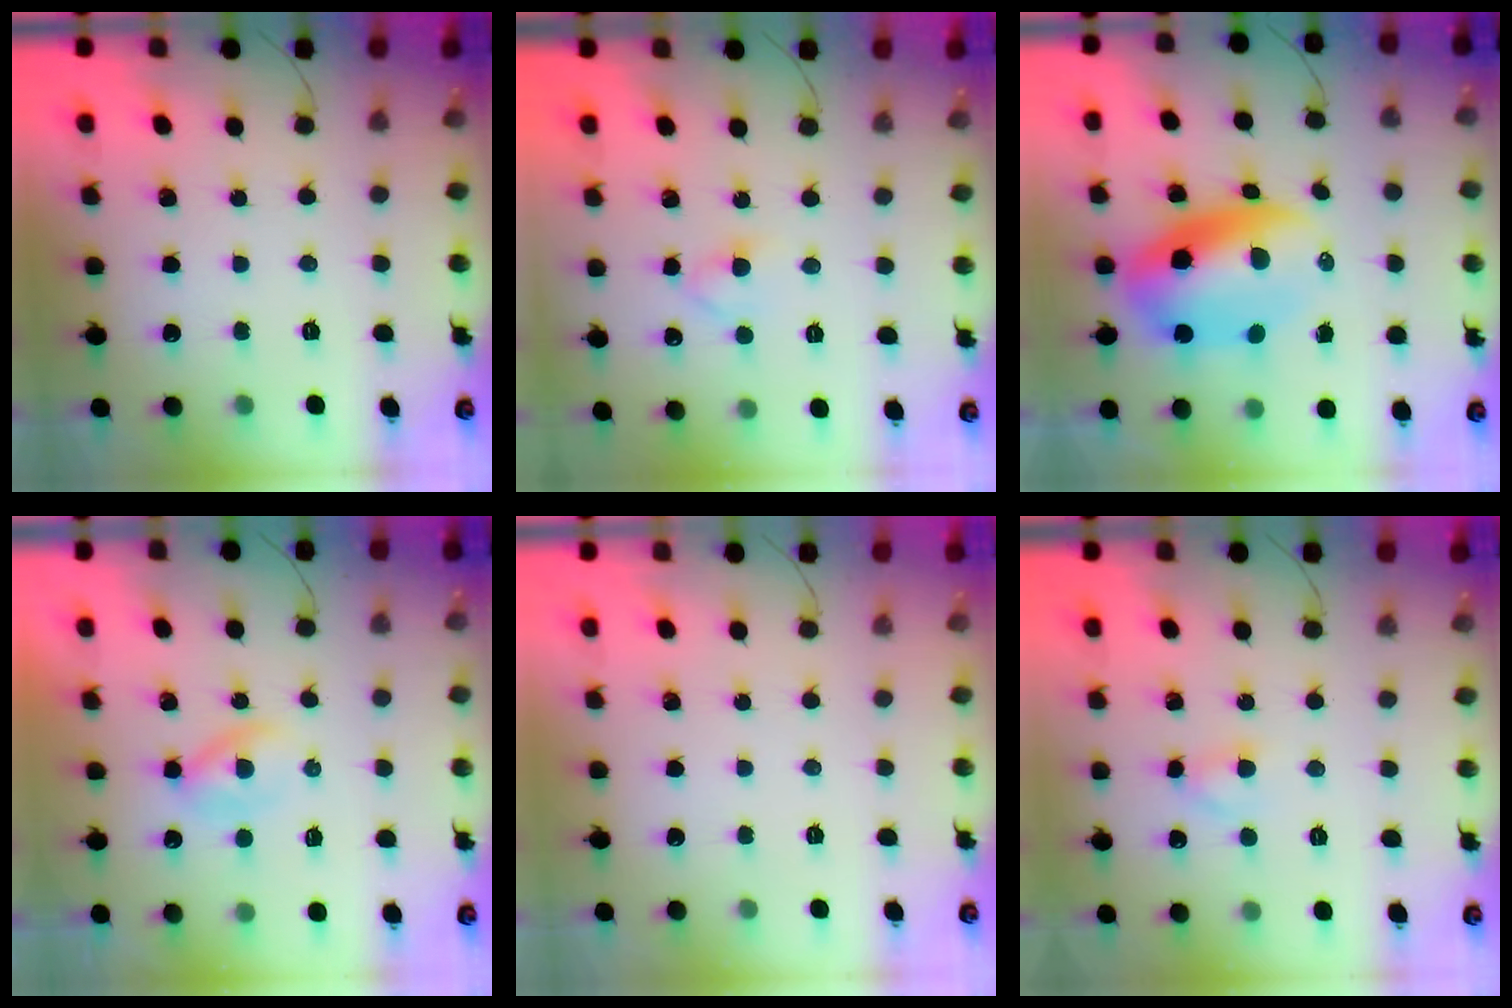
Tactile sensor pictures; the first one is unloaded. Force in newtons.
{"total": 2.5, "press": 2.3, "slide": 1.1}
{"total": 12.5, "press": 12.1, "slide": 3.1}
{"total": 2.4, "press": 2.2, "slide": 1.0}
{"total": 0.0}
{"total": 2.9, "press": 2.7, "slide": 1.2}